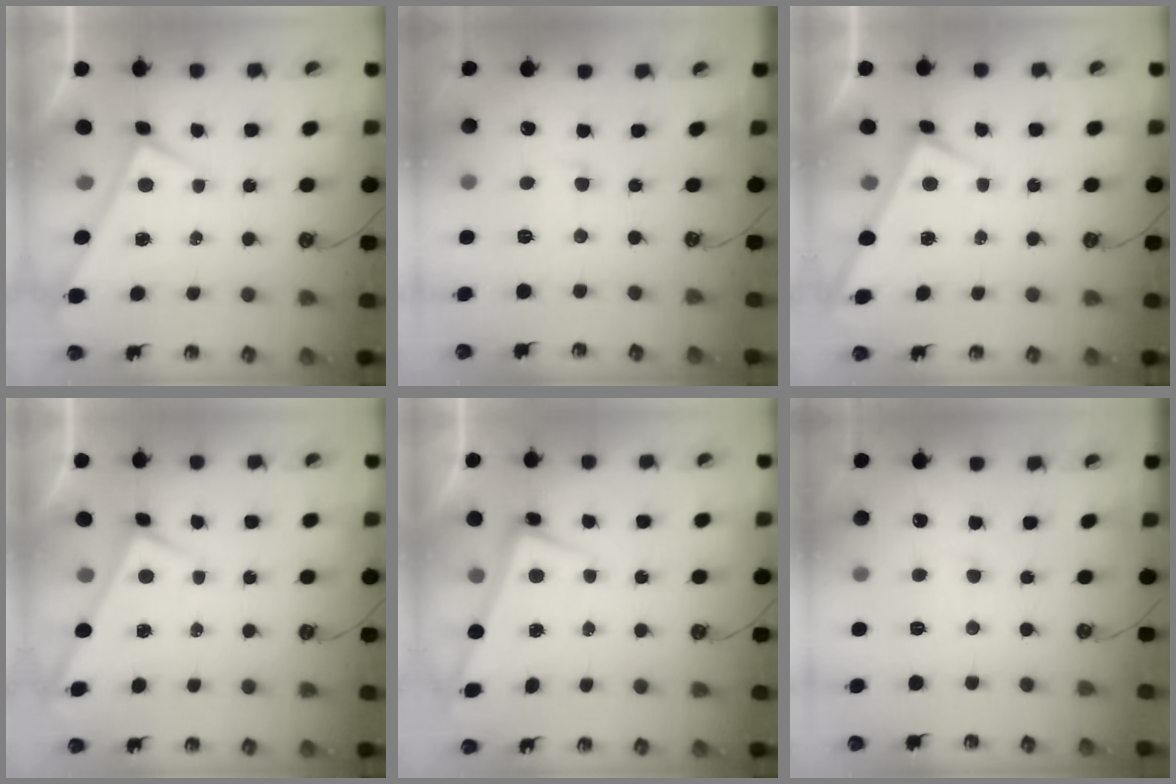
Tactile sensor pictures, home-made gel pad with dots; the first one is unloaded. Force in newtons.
{"total": 1.6, "press": 1.4, "slide": 0.8}
{"total": 3.0, "press": 3.0, "slide": 0.1}
{"total": 3.0, "press": 3.0, "slide": 0.1}
{"total": 2.6, "press": 2.5, "slide": 0.7}
{"total": 0.9, "press": 0.9, "slide": 0.2}